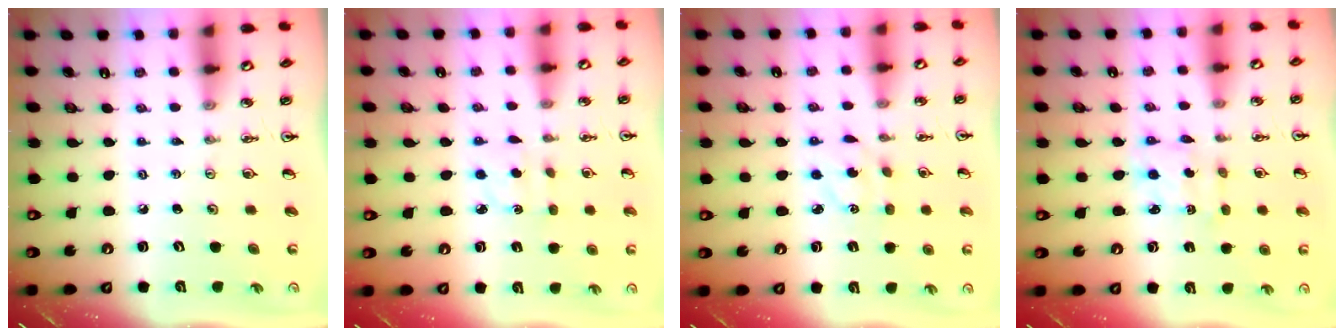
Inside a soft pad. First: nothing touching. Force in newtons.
{"total": 2.7, "press": 2.6, "slide": 0.4}
{"total": 3.4, "press": 3.3, "slide": 0.7}
{"total": 2.3, "press": 2.2, "slide": 0.7}